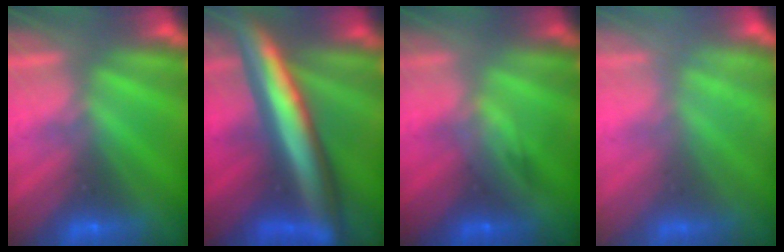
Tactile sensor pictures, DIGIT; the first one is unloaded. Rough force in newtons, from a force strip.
{"total": 8.4}
{"total": 1.6}
{"total": 2.4}